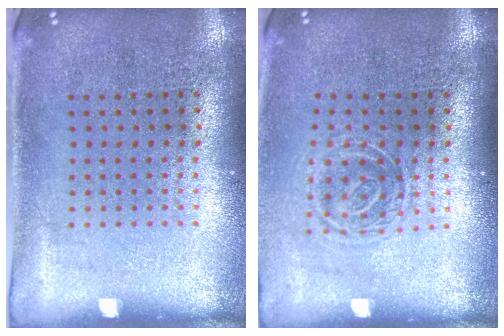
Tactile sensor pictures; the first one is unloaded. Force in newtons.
{"total": 1.4, "press": 1.1, "slide": 0.9}